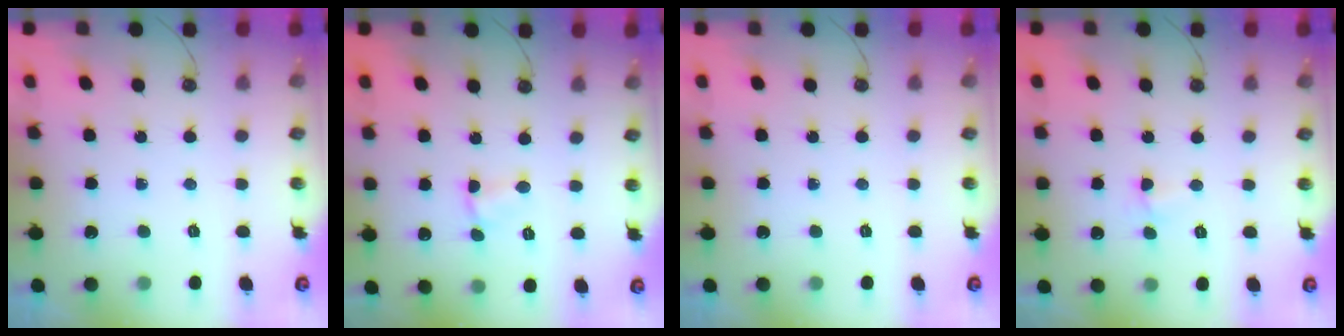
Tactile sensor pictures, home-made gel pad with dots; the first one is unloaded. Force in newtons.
{"total": 1.5, "press": 1.5, "slide": 0.2}
{"total": 0.0}
{"total": 2.7, "press": 2.0, "slide": 1.8}